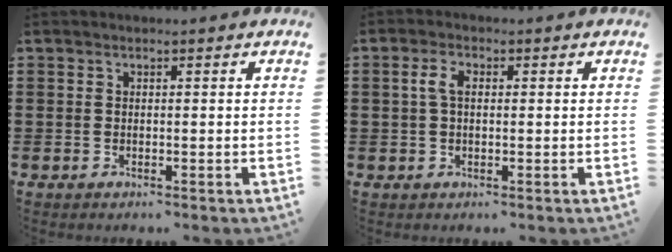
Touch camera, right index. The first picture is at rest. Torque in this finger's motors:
{"motor_torque": [0.43, -0.32, 0.26, 0.08]}